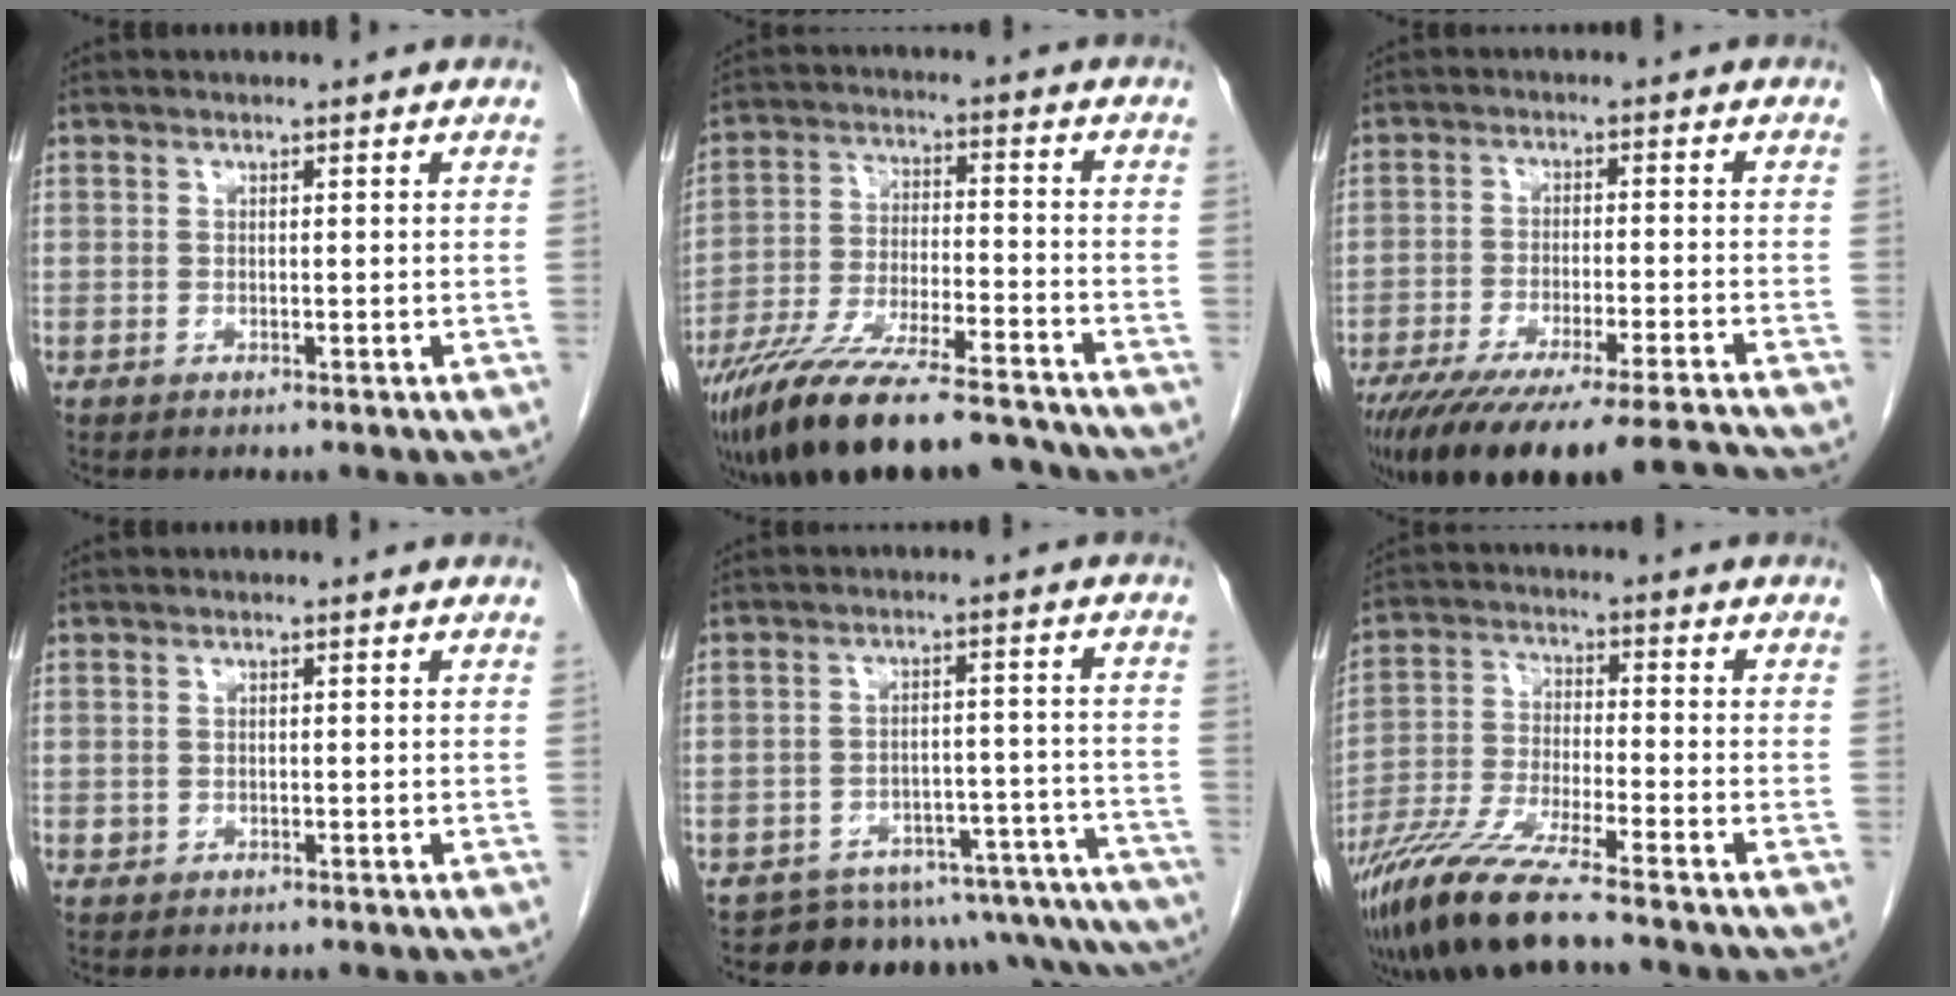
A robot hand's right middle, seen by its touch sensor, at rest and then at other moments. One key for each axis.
{"total": 19.0, "fx": -16.1, "fy": 2.9, "fz": 9.8, "tx": -0.174, "ty": -0.021, "tz": -0.271}
{"total": 19.5, "fx": -17.0, "fy": 0.0, "fz": 9.6, "tx": -0.128, "ty": -0.045, "tz": -0.254}
{"total": 0.5, "fx": -0.1, "fy": 0.5, "fz": 0.1, "tx": 0.000, "ty": 0.003, "tz": -0.001}
{"total": 17.6, "fx": -17.0, "fy": 3.7, "fz": 2.5, "tx": 0.014, "ty": 0.041, "tz": -0.202}
{"total": 11.4, "fx": -9.0, "fy": -0.1, "fz": 7.0, "tx": -0.143, "ty": -0.035, "tz": -0.169}